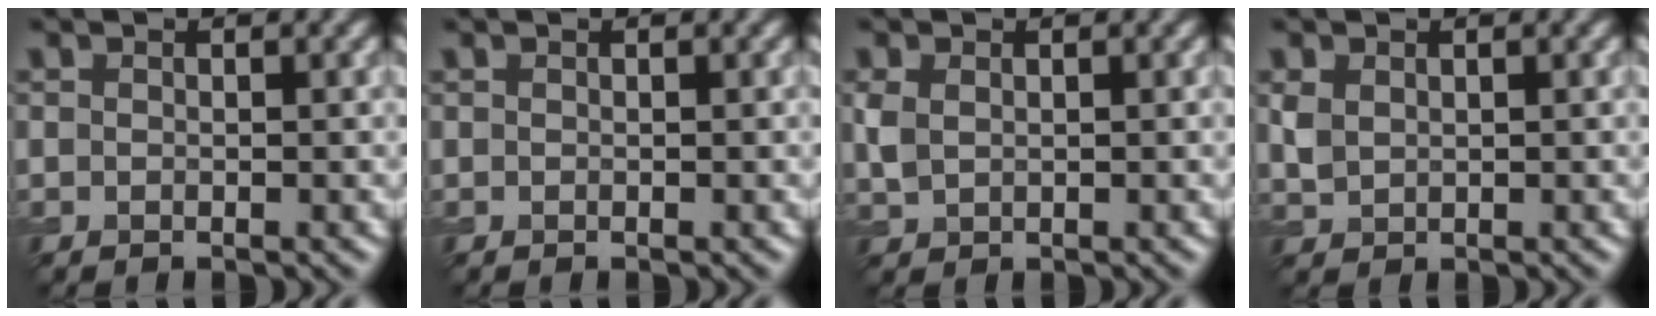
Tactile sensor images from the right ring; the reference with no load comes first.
{"total": 0.0}
{"total": 1.8, "force": [0.4, 1.4, 1.1], "torque": [-0.033, -0.001, 0.012]}
{"total": 1.6, "force": [0.6, 1.2, 0.8], "torque": [-0.023, -0.001, 0.016]}